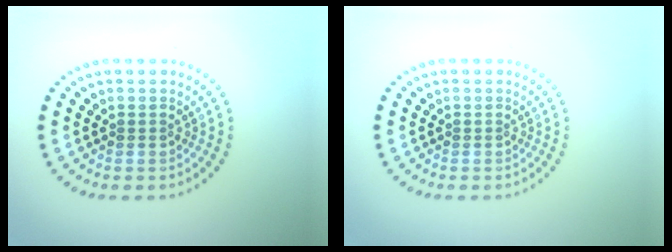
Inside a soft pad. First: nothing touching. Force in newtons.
{"total": 0.0}